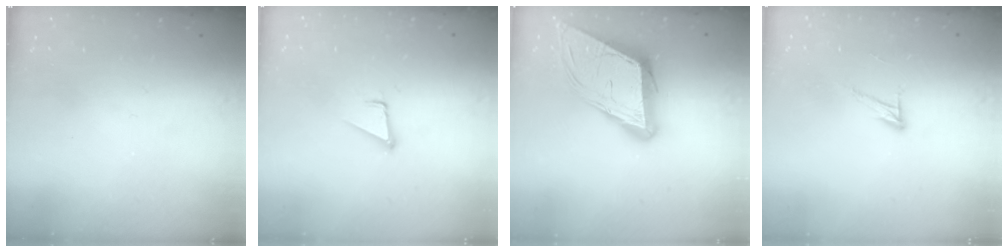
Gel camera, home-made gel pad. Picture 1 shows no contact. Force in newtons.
{"total": 3.4, "press": 2.5, "slide": 2.2}
{"total": 14.8, "press": 14.1, "slide": 4.2}
{"total": 7.1, "press": 7.0, "slide": 0.4}